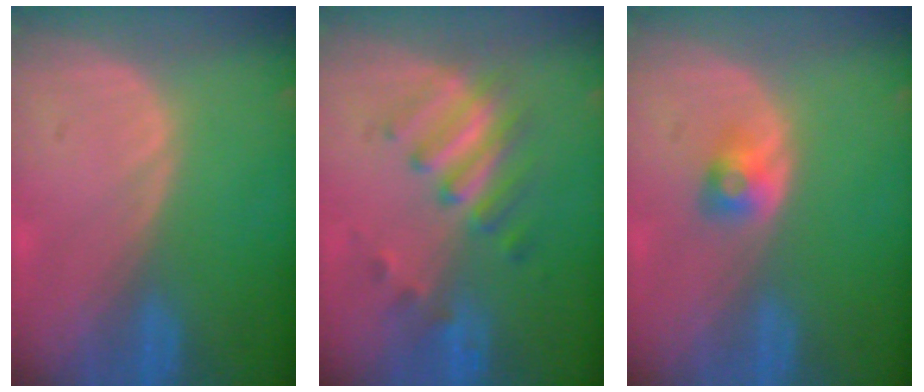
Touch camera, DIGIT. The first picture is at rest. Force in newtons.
{"total": 5.8, "press": 5.7, "slide": 0.9}
{"total": 2.6, "press": 2.3, "slide": 1.2}